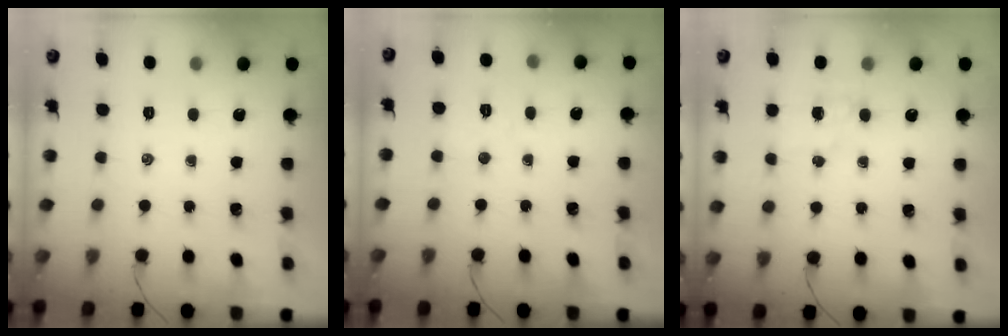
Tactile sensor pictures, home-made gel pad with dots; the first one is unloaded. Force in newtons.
{"total": 4.4, "press": 4.3, "slide": 0.8}
{"total": 3.5, "press": 3.3, "slide": 1.1}